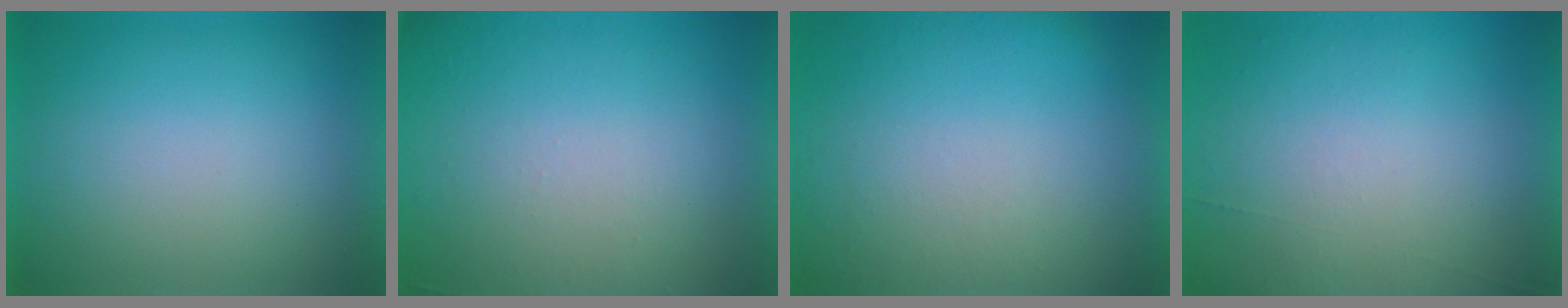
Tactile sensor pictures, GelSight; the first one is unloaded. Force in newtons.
{"total": 7.3}
{"total": 5.7}
{"total": 6.8}